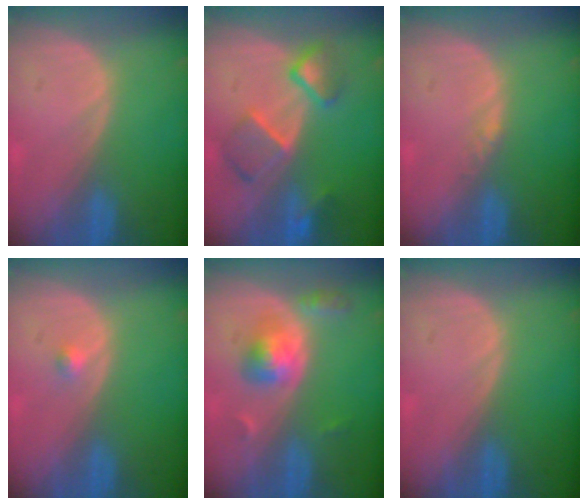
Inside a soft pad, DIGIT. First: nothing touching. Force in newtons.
{"total": 7.1, "press": 6.9, "slide": 1.9}
{"total": 1.0, "press": 0.8, "slide": 0.6}
{"total": 1.1, "press": 0.9, "slide": 0.5}
{"total": 5.1, "press": 4.8, "slide": 1.6}
{"total": 0.0}